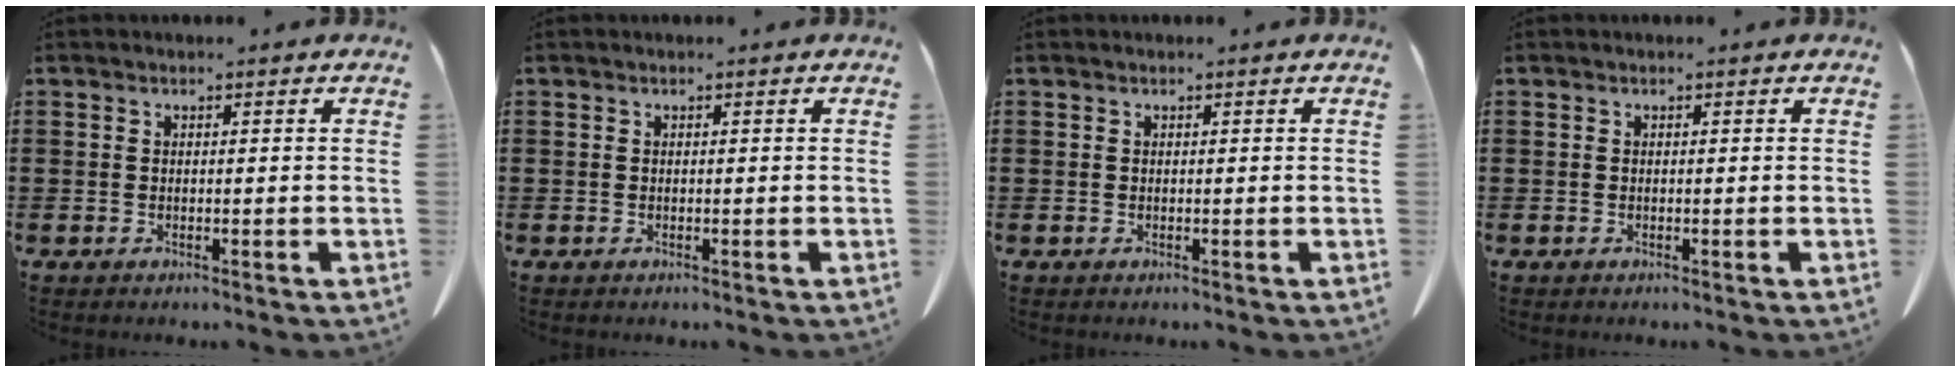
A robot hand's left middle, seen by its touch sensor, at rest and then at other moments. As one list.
[{"total": 0.0}, {"total": 0.0}, {"total": 0.0}]